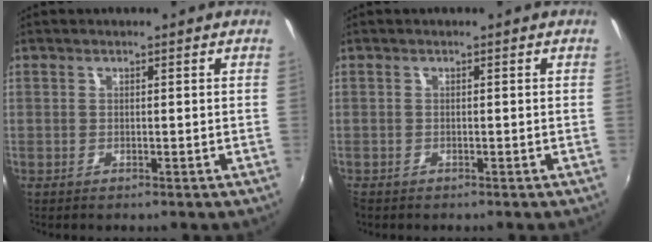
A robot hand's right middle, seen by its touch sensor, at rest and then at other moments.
{"total": 0.8, "force": [-0.8, 0.3, 0.0], "torque": [-0.006, -0.003, -0.016]}